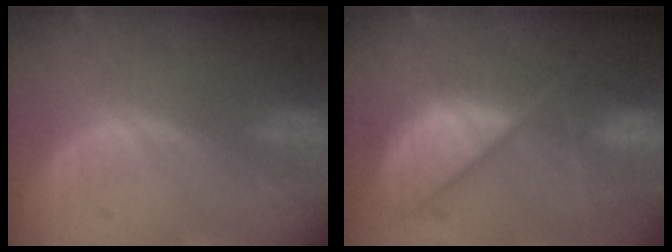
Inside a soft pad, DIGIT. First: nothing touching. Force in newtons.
{"total": 12.4, "press": 10.2, "slide": 7.1}